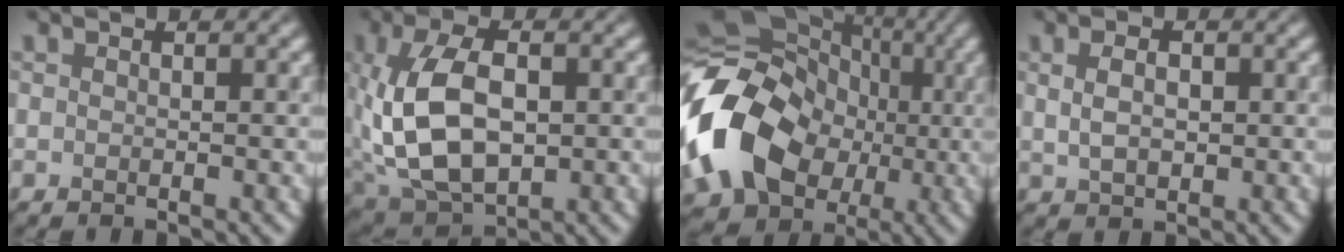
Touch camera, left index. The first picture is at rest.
{"total": 9.3, "force": [0.0, 5.5, 7.5], "torque": [-0.163, 0.000, 0.003]}
{"total": 15.2, "force": [-1.7, 12.2, 8.9], "torque": [-0.202, -0.007, -0.035]}
{"total": 2.9, "force": [0.8, 1.8, 2.2], "torque": [-0.036, 0.007, 0.015]}